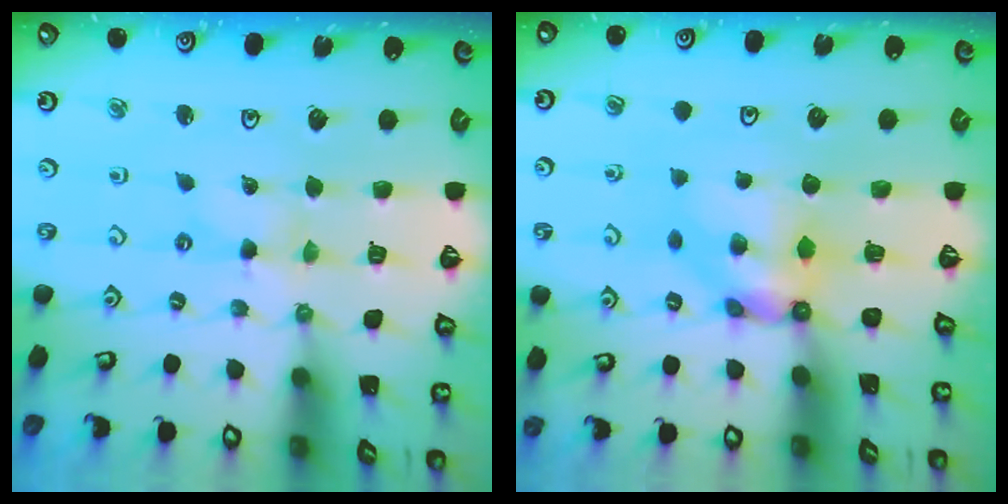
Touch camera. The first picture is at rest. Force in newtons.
{"total": 6.5, "press": 6.5, "slide": 0.5}